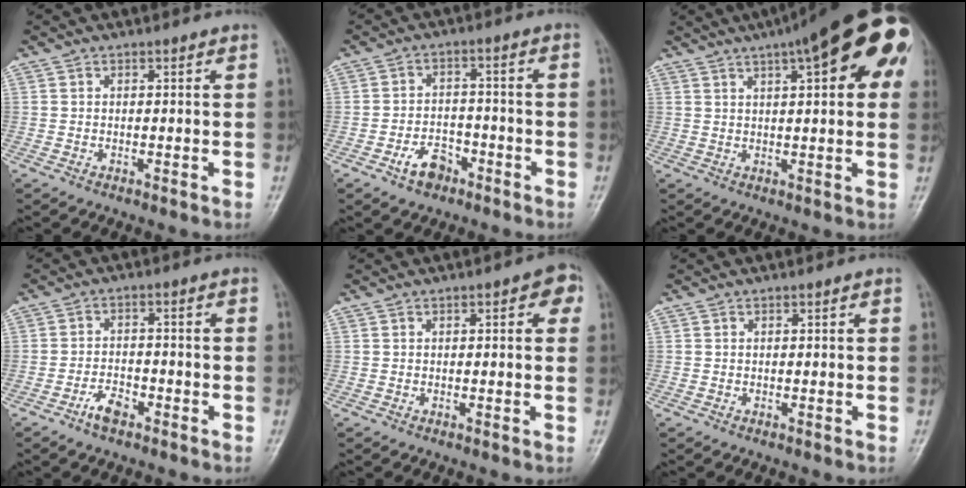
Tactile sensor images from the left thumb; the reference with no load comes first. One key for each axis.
{"total": 5.7, "fx": -3.5, "fy": 3.6, "fz": 2.8, "tx": -0.031, "ty": 0.029, "tz": -0.058}
{"total": 21.8, "fx": 9.9, "fy": 6.1, "fz": 18.4, "tx": -0.249, "ty": 0.029, "tz": 0.130}
{"total": 4.0, "fx": -2.7, "fy": 1.8, "fz": 2.3, "tx": -0.040, "ty": 0.019, "tz": -0.051}
{"total": 3.8, "fx": 1.1, "fy": 1.6, "fz": 3.2, "tx": -0.026, "ty": 0.005, "tz": 0.005}
{"total": 0.0}